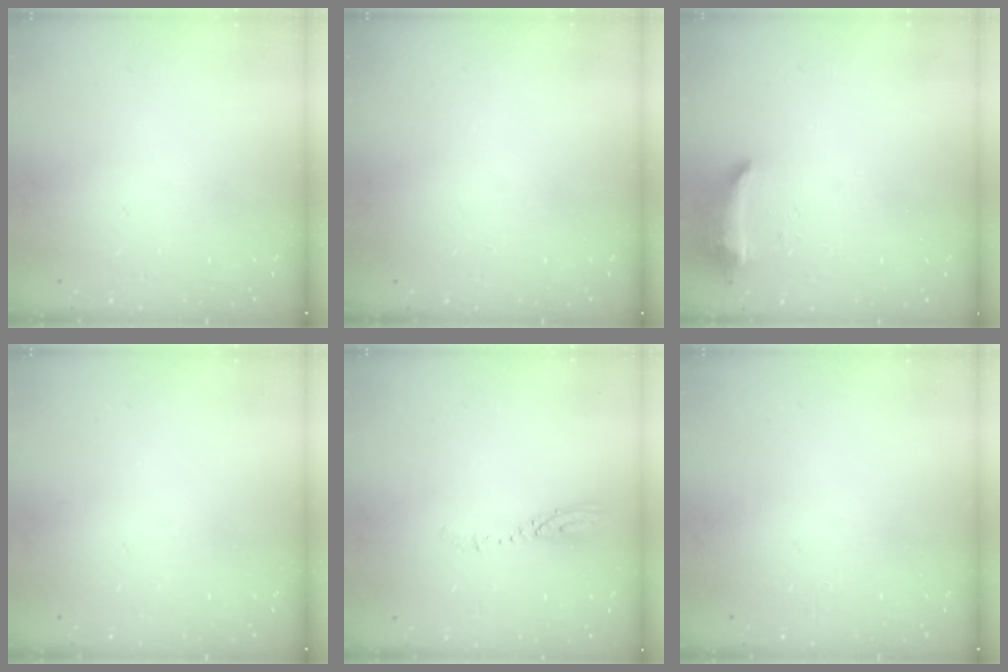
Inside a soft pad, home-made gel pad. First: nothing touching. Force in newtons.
{"total": 0.0}
{"total": 8.2, "press": 8.2, "slide": 0.5}
{"total": 0.0}
{"total": 3.7, "press": 3.7, "slide": 0.3}
{"total": 0.0}